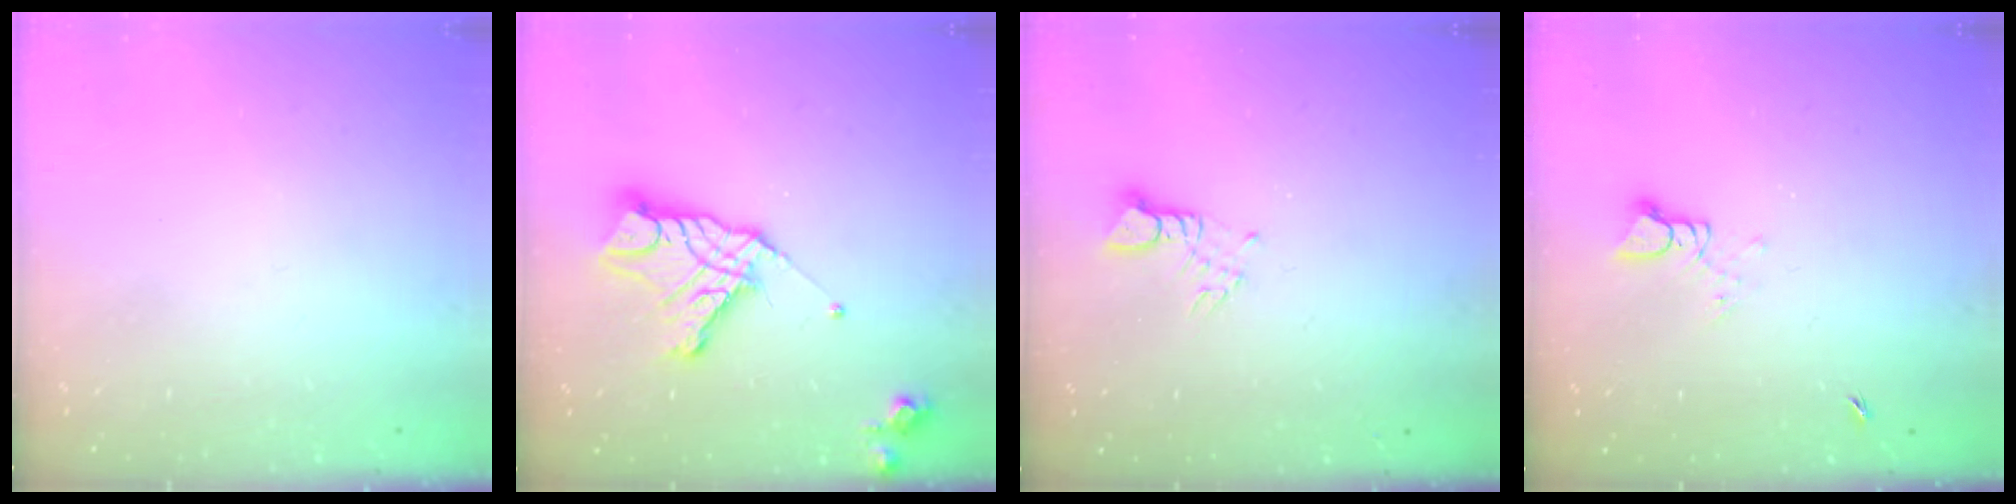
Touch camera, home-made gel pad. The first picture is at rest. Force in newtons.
{"total": 14.6, "press": 14.5, "slide": 1.3}
{"total": 2.9, "press": 2.9, "slide": 0.1}
{"total": 3.5, "press": 3.5, "slide": 0.3}